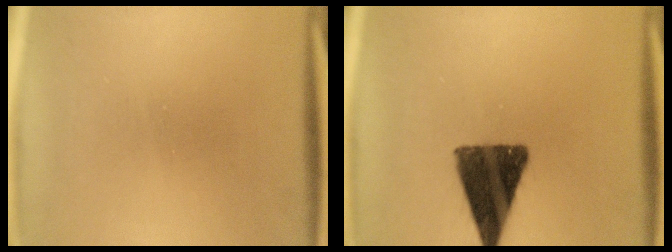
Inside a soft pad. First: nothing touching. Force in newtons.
{"total": 14.2}